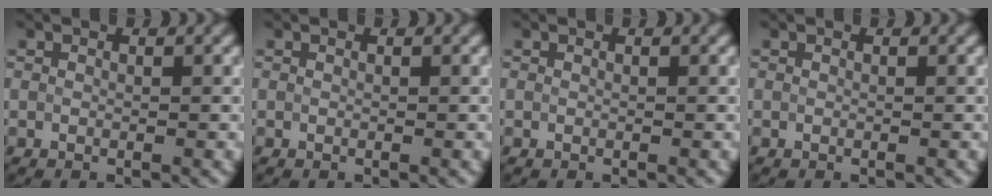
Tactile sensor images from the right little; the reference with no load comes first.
{"total": 0.0}
{"total": 0.0}
{"total": 0.0}